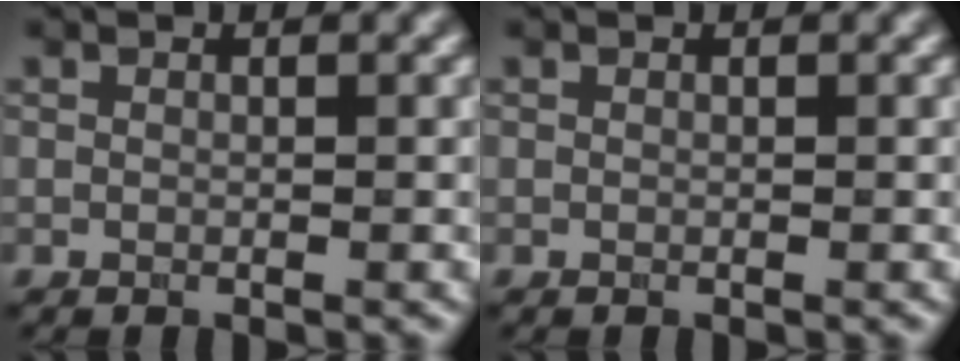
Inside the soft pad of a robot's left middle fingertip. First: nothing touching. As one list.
[{"total": 0.0}]